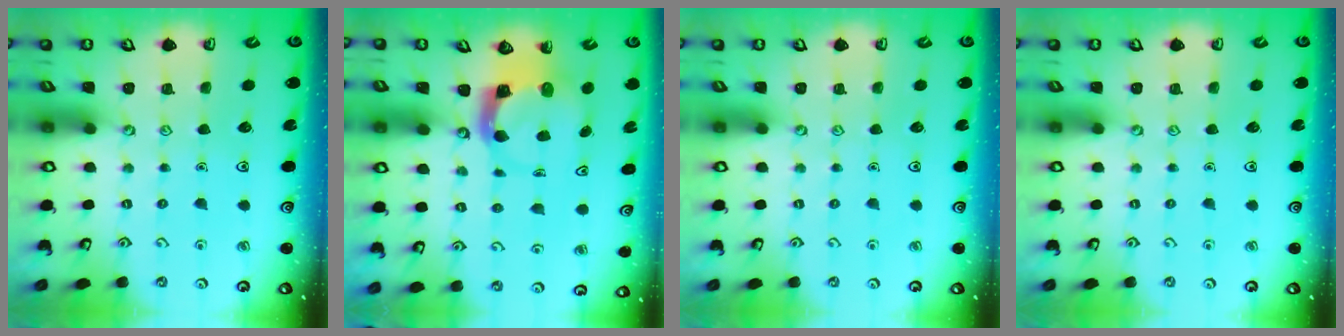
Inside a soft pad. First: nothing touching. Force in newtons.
{"total": 3.9, "press": 3.8, "slide": 0.6}
{"total": 0.0}
{"total": 0.0}